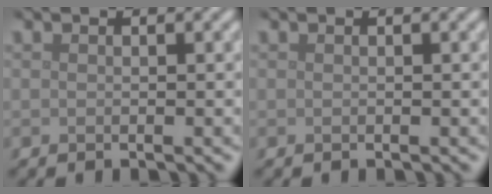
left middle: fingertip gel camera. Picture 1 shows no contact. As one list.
[{"total": 0.0}]